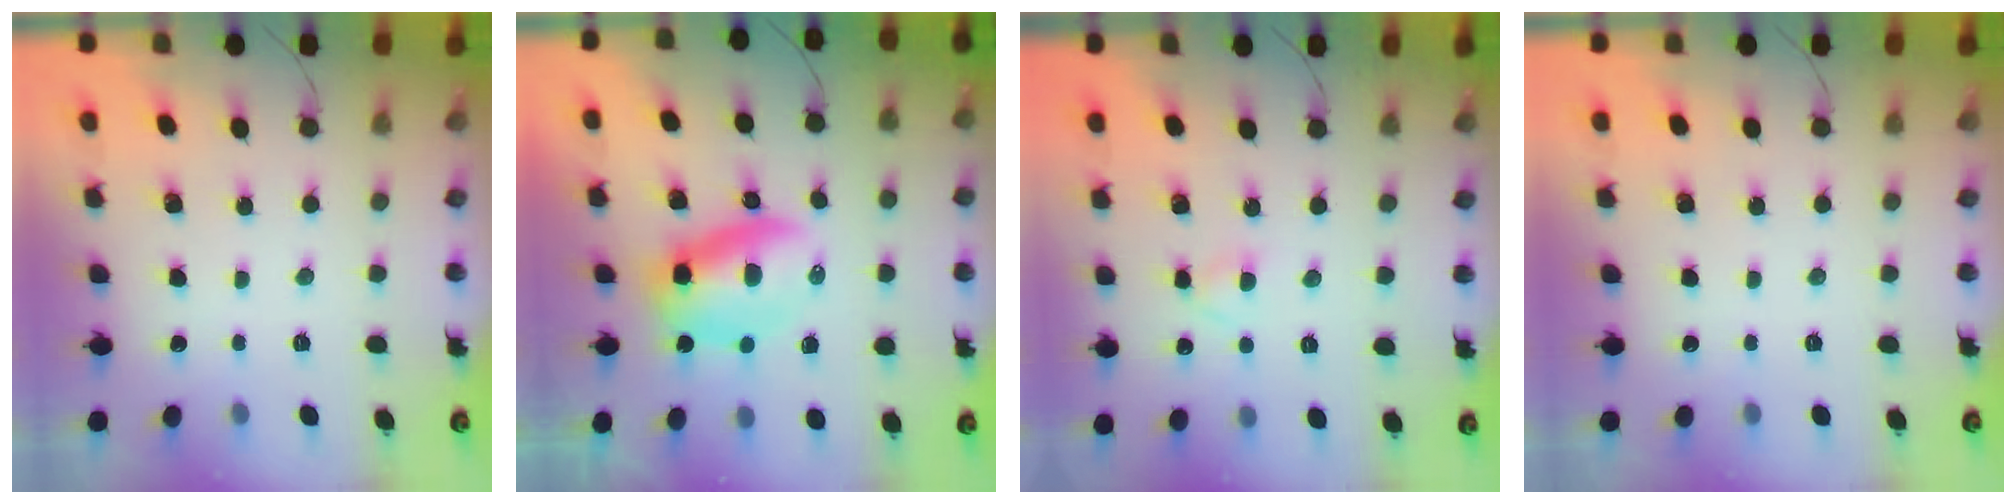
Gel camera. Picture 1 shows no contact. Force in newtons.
{"total": 7.1, "press": 6.8, "slide": 2.1}
{"total": 2.4, "press": 2.2, "slide": 1.0}
{"total": 0.0}